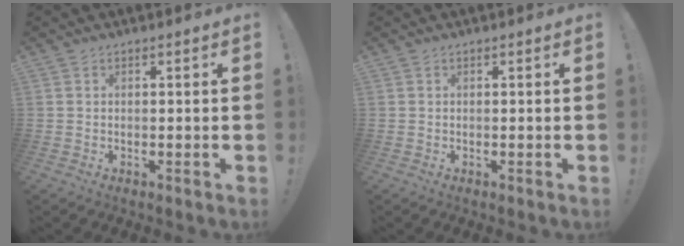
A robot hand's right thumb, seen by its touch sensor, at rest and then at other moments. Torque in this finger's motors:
{"motor_torque": [-0.05, -0.01, -0.02, 0.04, 0.00]}